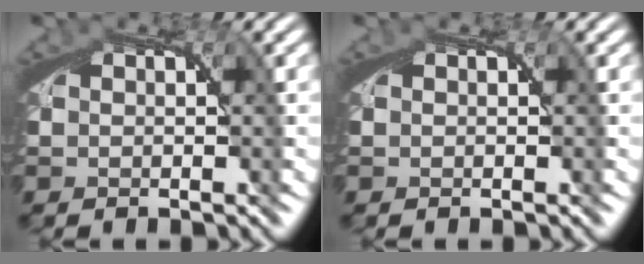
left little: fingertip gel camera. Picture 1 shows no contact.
{"total": 0.0}